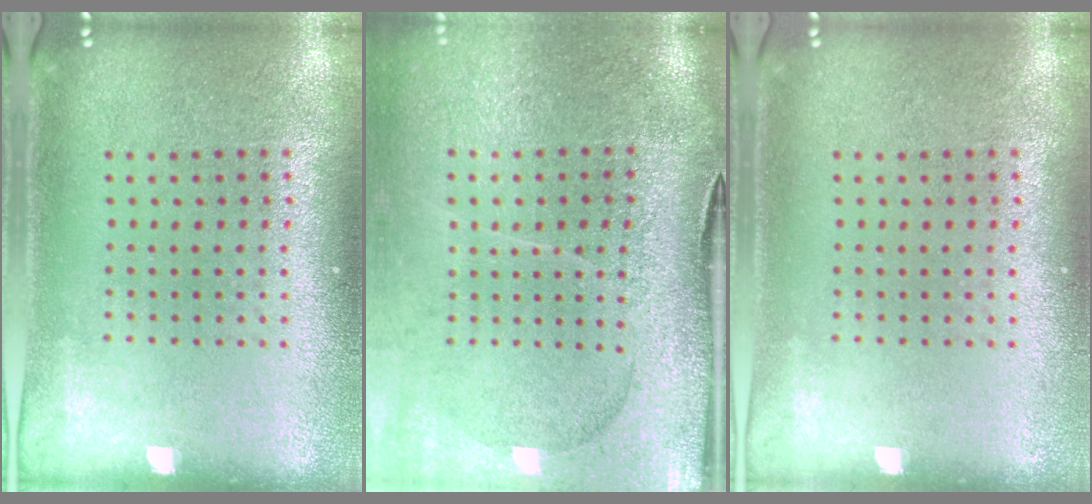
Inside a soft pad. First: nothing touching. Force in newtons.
{"total": 4.6, "press": 3.6, "slide": 2.8}
{"total": 0.0}